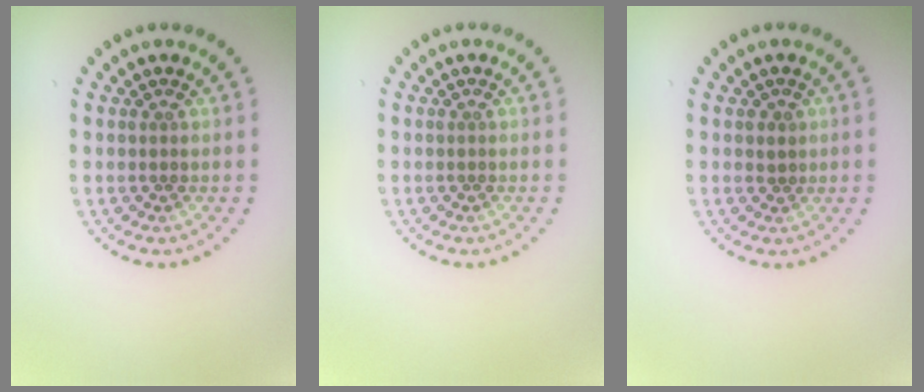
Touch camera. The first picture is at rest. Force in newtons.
{"total": 0.0}
{"total": 0.8, "press": 0.4, "slide": 0.7}